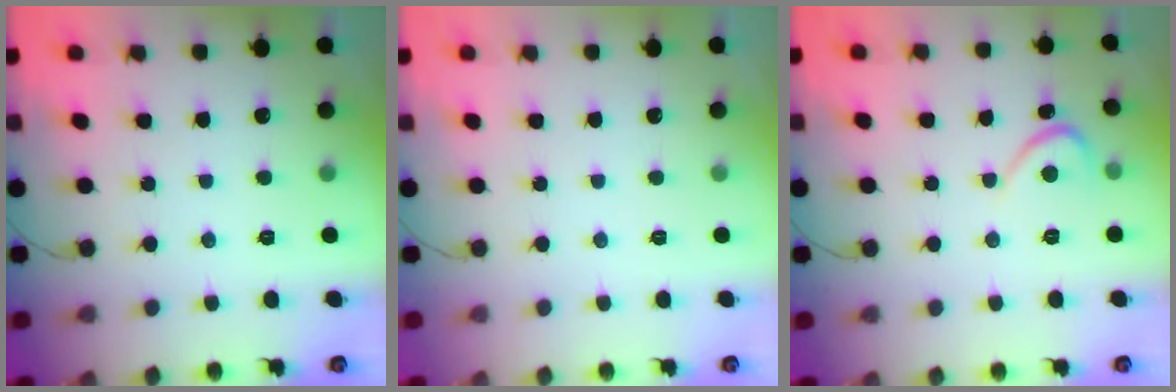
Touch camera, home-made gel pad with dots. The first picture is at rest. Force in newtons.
{"total": 0.0}
{"total": 2.7, "press": 2.7, "slide": 0.3}